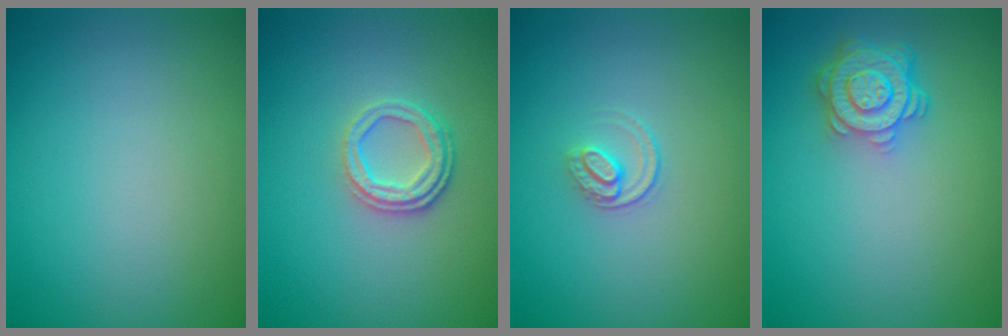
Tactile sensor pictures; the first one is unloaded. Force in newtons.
{"total": 2.6, "press": 2.3, "slide": 1.3}
{"total": 1.4, "press": 0.9, "slide": 1.0}
{"total": 4.2, "press": 3.4, "slide": 2.5}